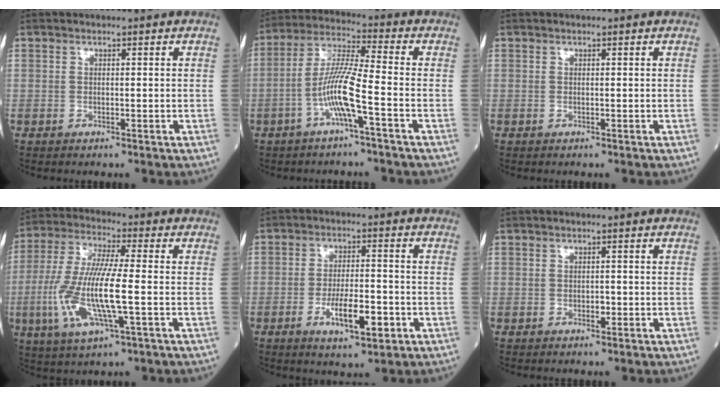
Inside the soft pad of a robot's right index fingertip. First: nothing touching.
{"total": 8.6, "force": [-3.3, -0.2, 8.0], "torque": [-0.162, 0.011, -0.068]}
{"total": 0.0}
{"total": 13.9, "force": [-2.8, 1.8, 13.5], "torque": [-0.289, -0.009, -0.054]}
{"total": 7.4, "force": [-2.8, 1.9, 6.6], "torque": [-0.115, -0.005, -0.044]}
{"total": 0.8, "force": [-0.3, 0.5, 0.6], "torque": [-0.008, 0.002, -0.005]}